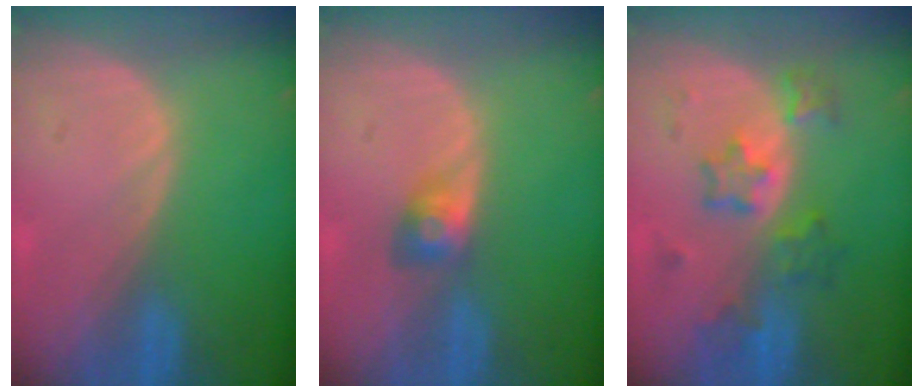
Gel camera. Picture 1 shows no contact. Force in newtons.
{"total": 2.8, "press": 2.6, "slide": 1.1}
{"total": 6.0, "press": 6.0, "slide": 0.4}